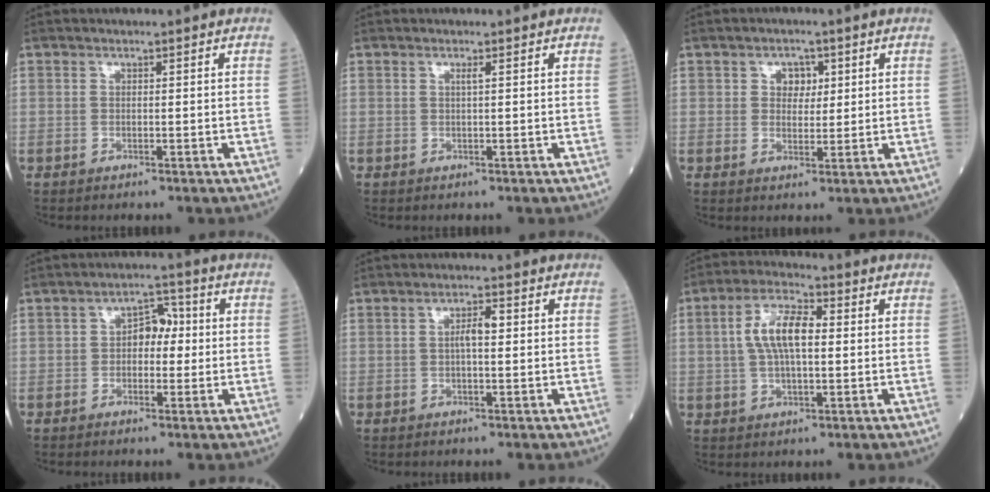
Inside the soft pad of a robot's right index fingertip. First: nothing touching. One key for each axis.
{"total": 0.6, "fx": 0.2, "fy": -0.2, "fz": 0.5, "tx": -0.014, "ty": -0.001, "tz": 0.005}
{"total": 3.2, "fx": 1.1, "fy": 2.3, "fz": 1.8, "tx": -0.021, "ty": 0.006, "tz": 0.016}
{"total": 4.6, "fx": 0.1, "fy": 2.8, "fz": 3.7, "tx": -0.054, "ty": 0.020, "tz": -0.004}
{"total": 2.8, "fx": 0.3, "fy": 0.5, "fz": 2.7, "tx": -0.049, "ty": 0.006, "tz": 0.004}
{"total": 8.0, "fx": 1.0, "fy": 2.8, "fz": 7.4, "tx": -0.152, "ty": 0.018, "tz": 0.017}